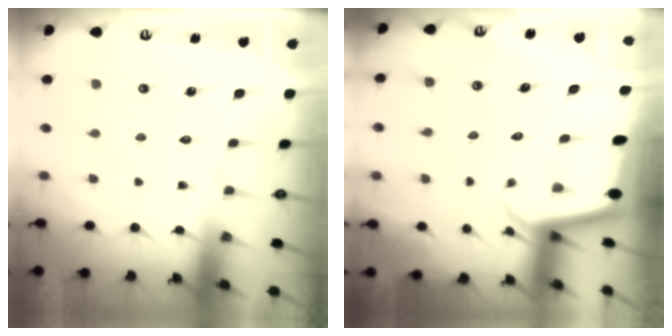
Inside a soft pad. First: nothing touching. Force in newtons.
{"total": 2.1, "press": 2.1, "slide": 0.1}